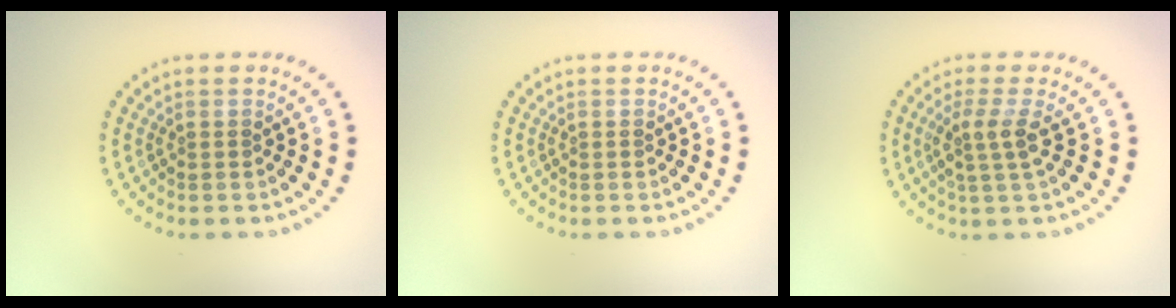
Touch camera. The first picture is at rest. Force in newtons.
{"total": 0.0}
{"total": 2.5, "press": 2.0, "slide": 1.6}